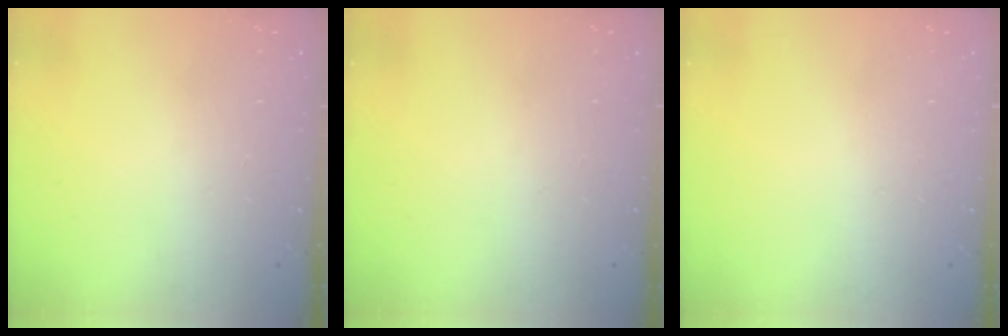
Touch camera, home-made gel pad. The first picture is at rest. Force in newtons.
{"total": 0.0}
{"total": 0.0}